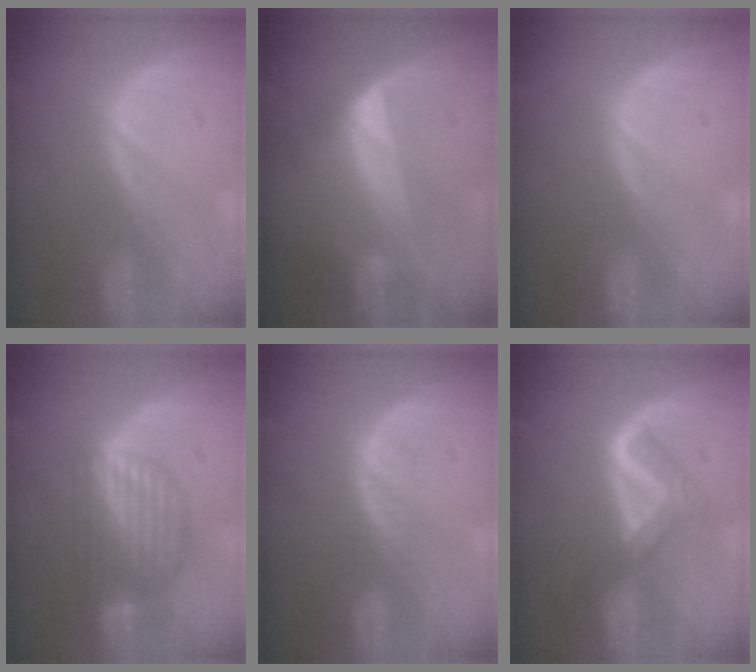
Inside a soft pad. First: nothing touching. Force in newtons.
{"total": 6.4, "press": 6.2, "slide": 1.6}
{"total": 0.0}
{"total": 7.1, "press": 7.0, "slide": 1.3}
{"total": 2.3, "press": 2.3, "slide": 0.3}
{"total": 5.2, "press": 5.1, "slide": 0.8}